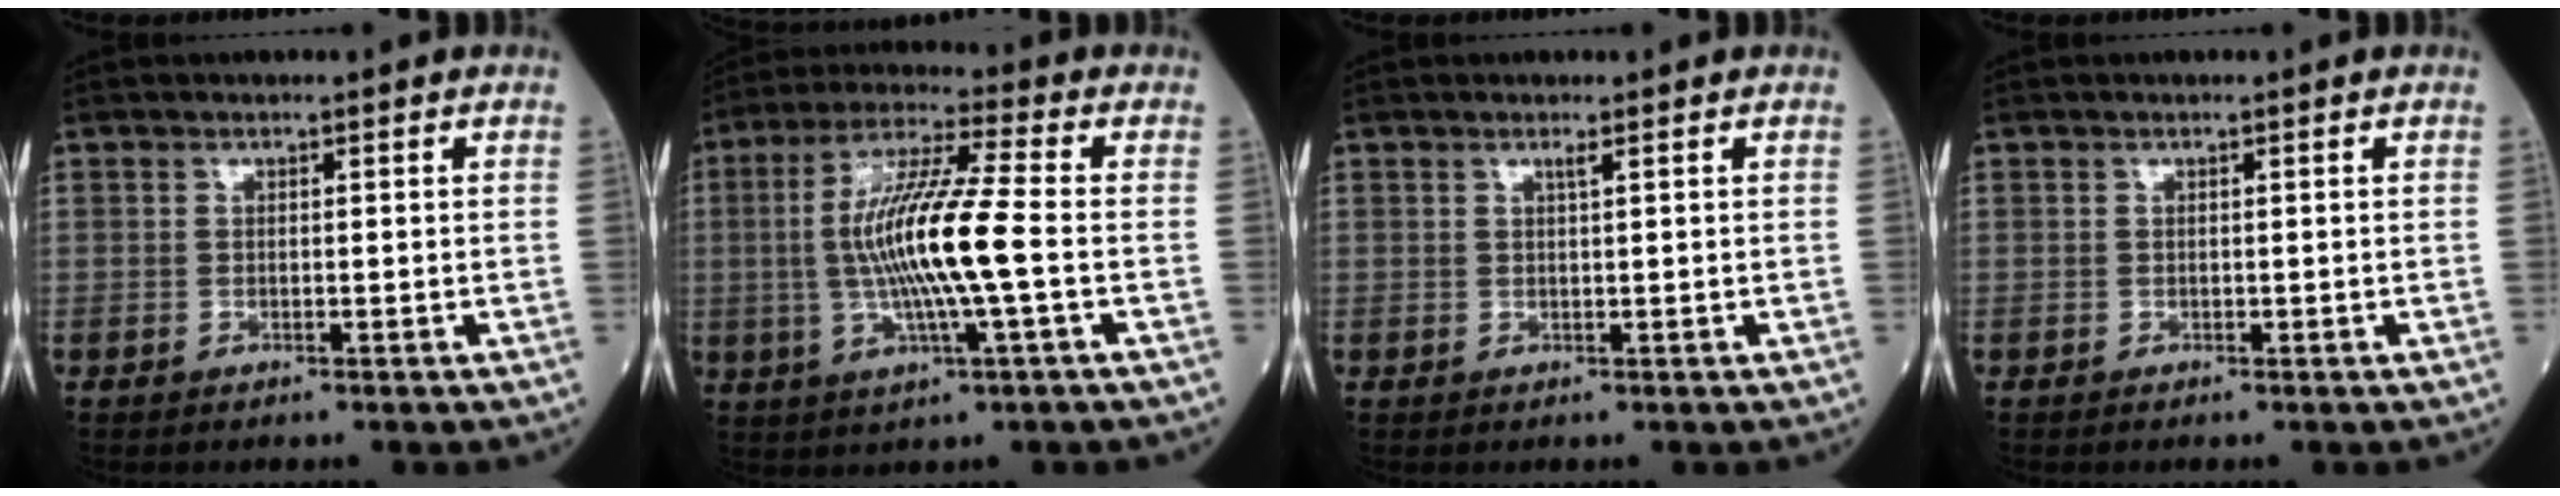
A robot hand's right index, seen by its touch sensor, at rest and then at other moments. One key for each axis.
{"total": 13.4, "fx": -1.0, "fy": 0.5, "fz": 13.4, "tx": -0.265, "ty": 0.003, "tz": -0.023}
{"total": 0.7, "fx": 0.4, "fy": -0.2, "fz": 0.5, "tx": -0.017, "ty": -0.003, "tz": 0.010}
{"total": 0.0}